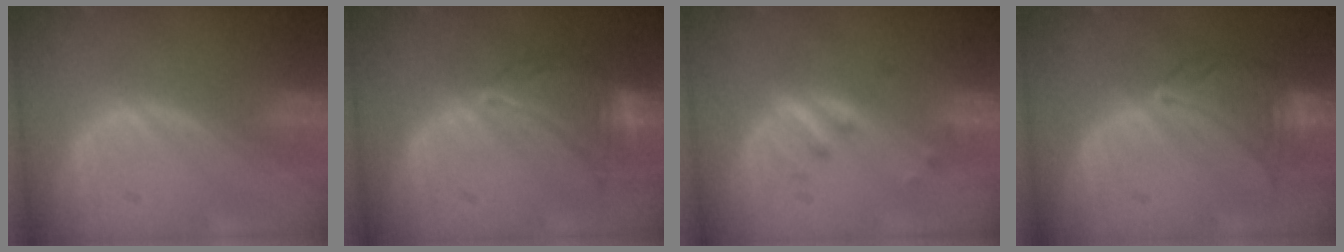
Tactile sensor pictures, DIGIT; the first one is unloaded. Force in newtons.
{"total": 8.0, "press": 7.1, "slide": 3.8}
{"total": 3.1, "press": 2.8, "slide": 1.2}
{"total": 6.8, "press": 6.7, "slide": 0.9}